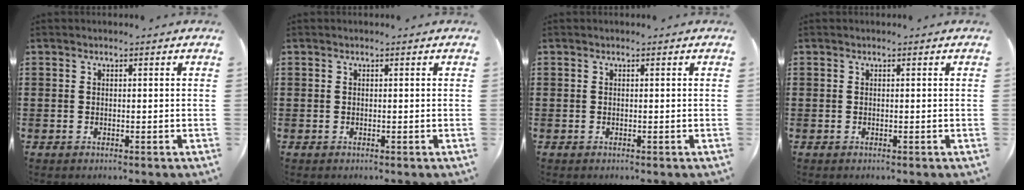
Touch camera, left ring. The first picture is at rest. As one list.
[{"total": 0.0}, {"total": 0.0}, {"total": 0.0}]